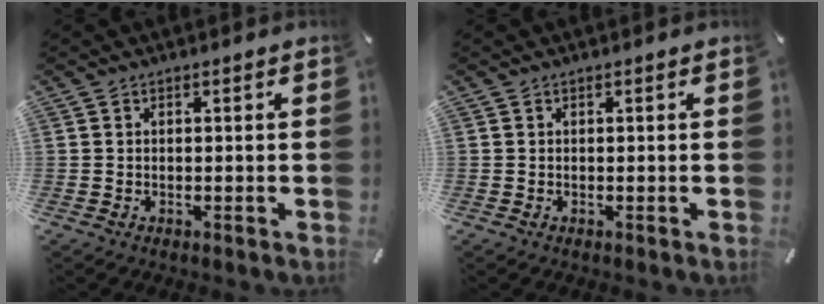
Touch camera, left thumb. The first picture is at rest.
{"total": 0.0}